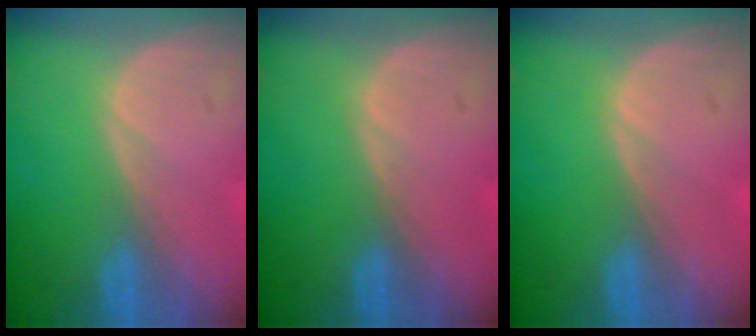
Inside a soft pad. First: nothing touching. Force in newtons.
{"total": 0.0}
{"total": 0.0}